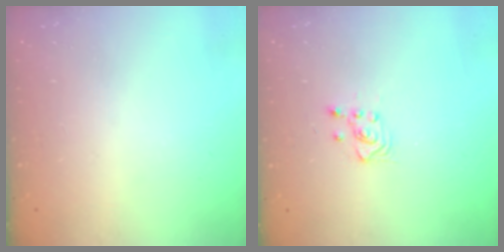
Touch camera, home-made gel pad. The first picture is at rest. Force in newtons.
{"total": 3.0, "press": 2.8, "slide": 1.0}